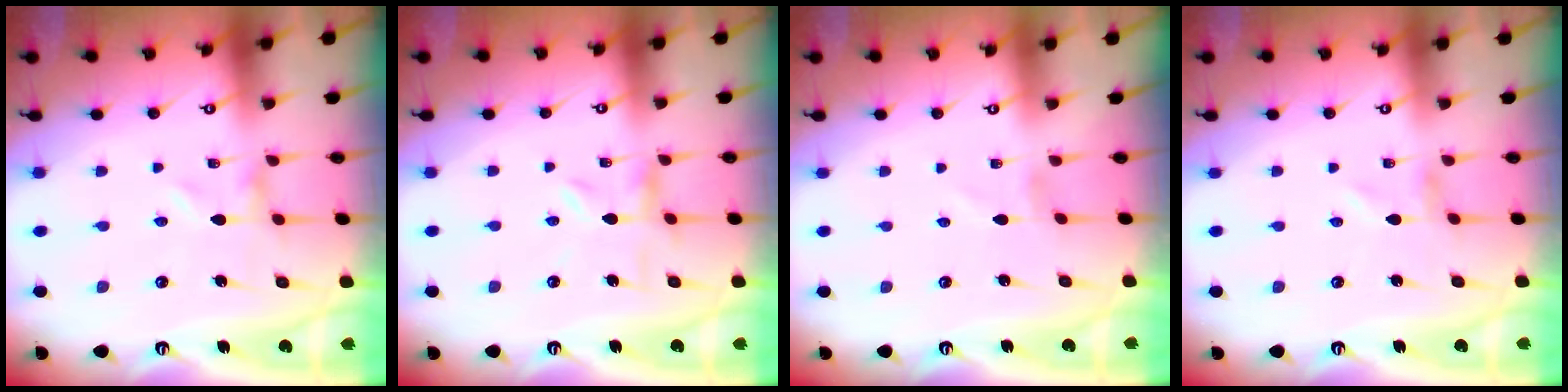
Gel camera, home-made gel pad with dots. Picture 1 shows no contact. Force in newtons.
{"total": 3.7, "press": 3.7, "slide": 0.5}
{"total": 0.9, "press": 0.8, "slide": 0.1}
{"total": 1.0, "press": 1.0, "slide": 0.1}